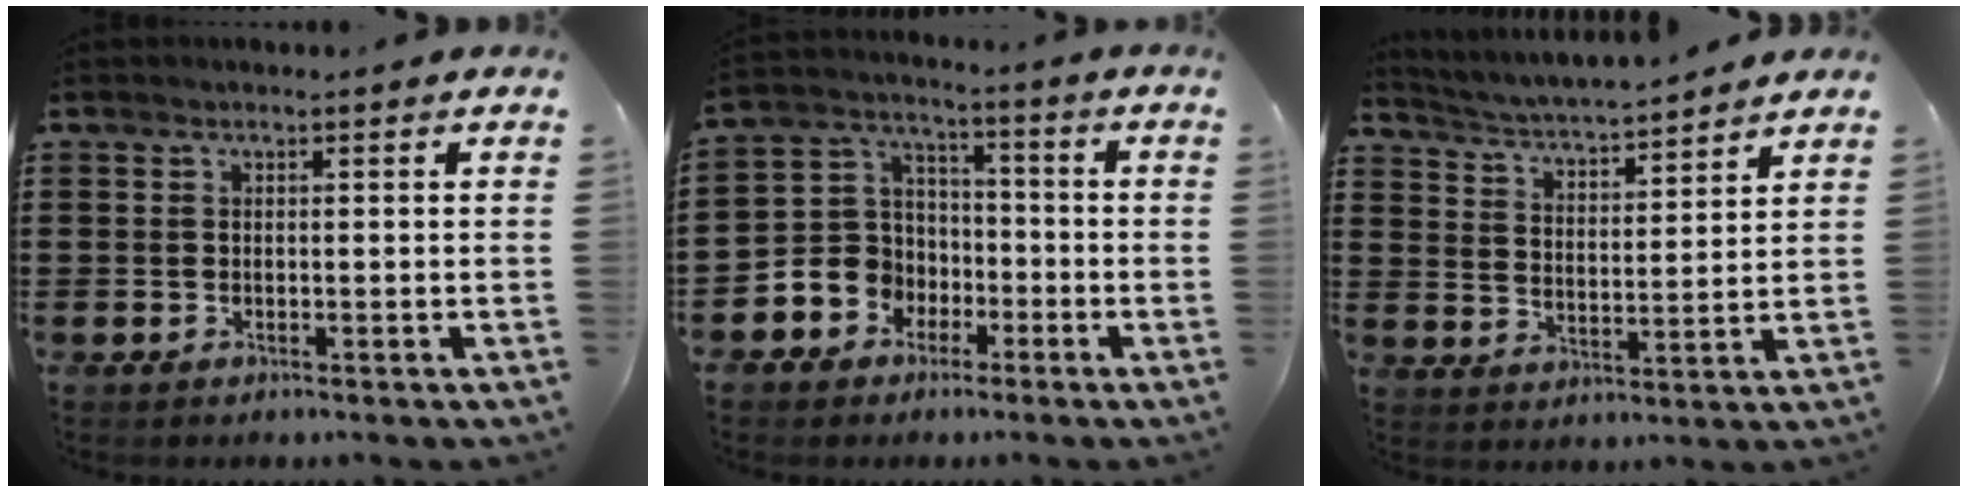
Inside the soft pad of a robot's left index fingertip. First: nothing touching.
{"total": 6.7, "force": [-2.7, 6.0, 0.7], "torque": [-0.057, 0.004, -0.059]}
{"total": 3.8, "force": [3.7, -0.4, 0.7], "torque": [-0.035, -0.035, 0.057]}